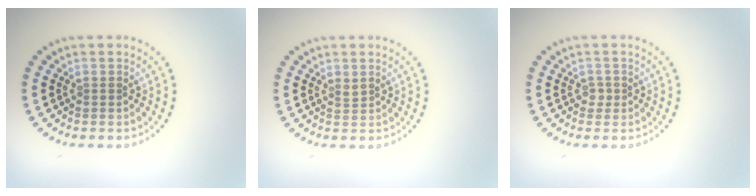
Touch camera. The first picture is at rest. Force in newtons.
{"total": 0.6, "press": 0.5, "slide": 0.3}
{"total": 0.8, "press": 0.6, "slide": 0.5}